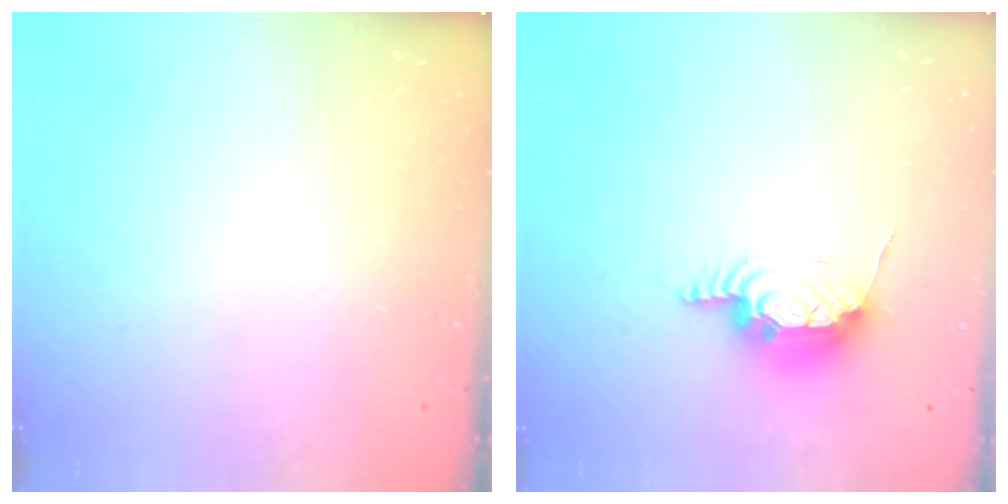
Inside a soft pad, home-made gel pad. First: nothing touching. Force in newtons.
{"total": 15.5, "press": 12.2, "slide": 9.5}